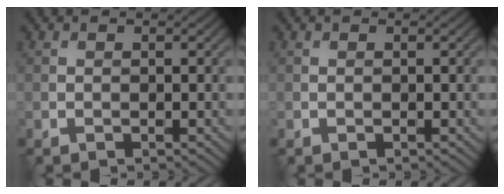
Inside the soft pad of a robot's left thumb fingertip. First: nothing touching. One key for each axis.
{"total": 0.0}